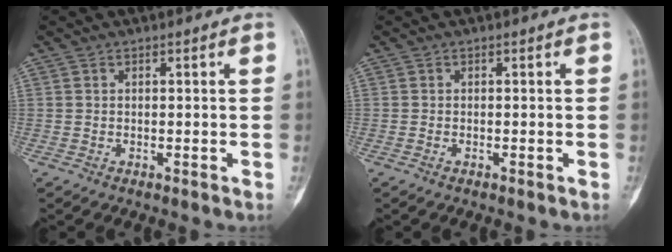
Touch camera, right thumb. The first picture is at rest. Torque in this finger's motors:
{"motor_torque": [-0.25, -0.07, -0.05, 0.14, -0.02]}